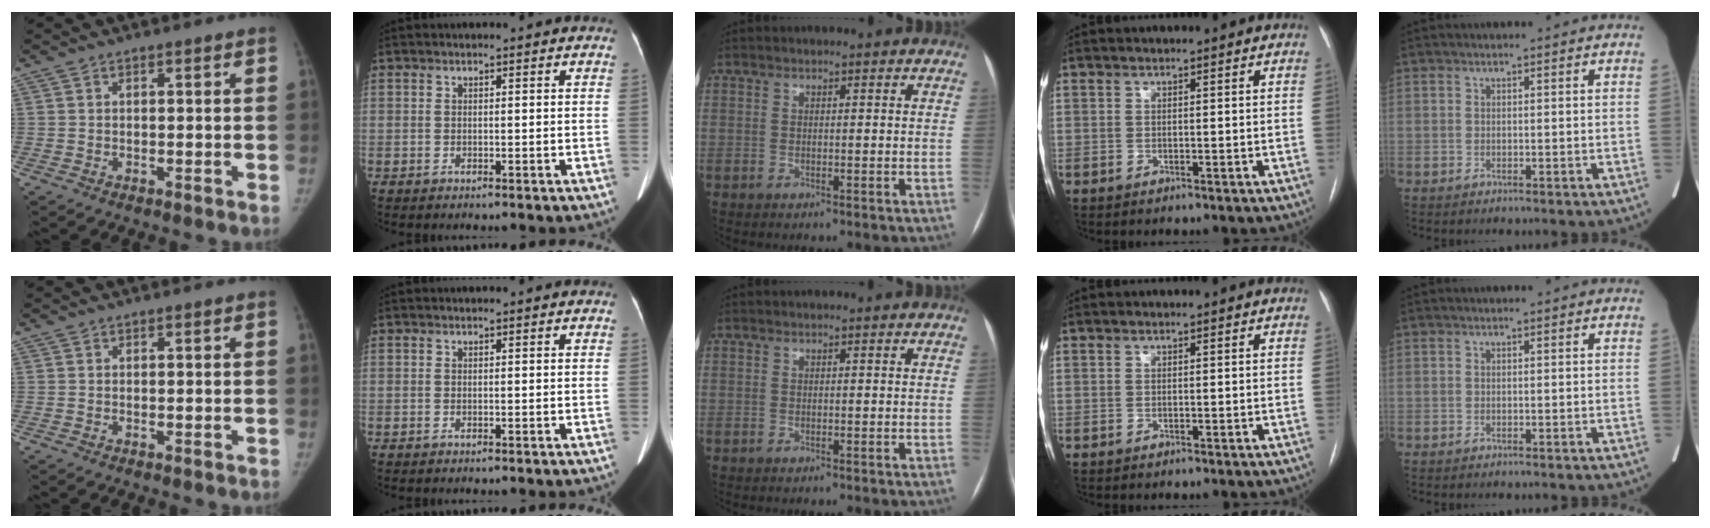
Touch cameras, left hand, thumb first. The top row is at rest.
{}